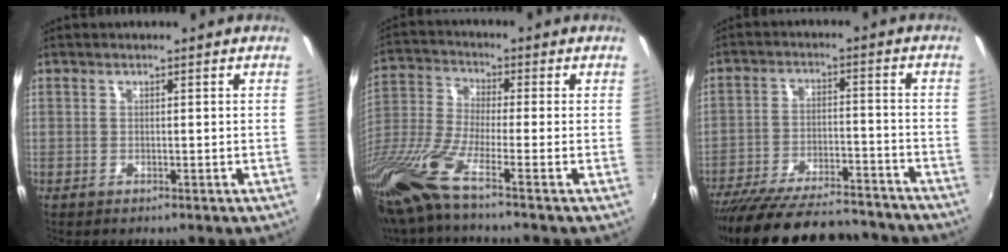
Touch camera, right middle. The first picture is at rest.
{"total": 12.4, "force": [-8.5, 0.4, 9.0], "torque": [-0.199, -0.032, -0.174]}
{"total": 24.6, "force": [-21.5, 6.1, 10.2], "torque": [-0.197, -0.021, -0.301]}